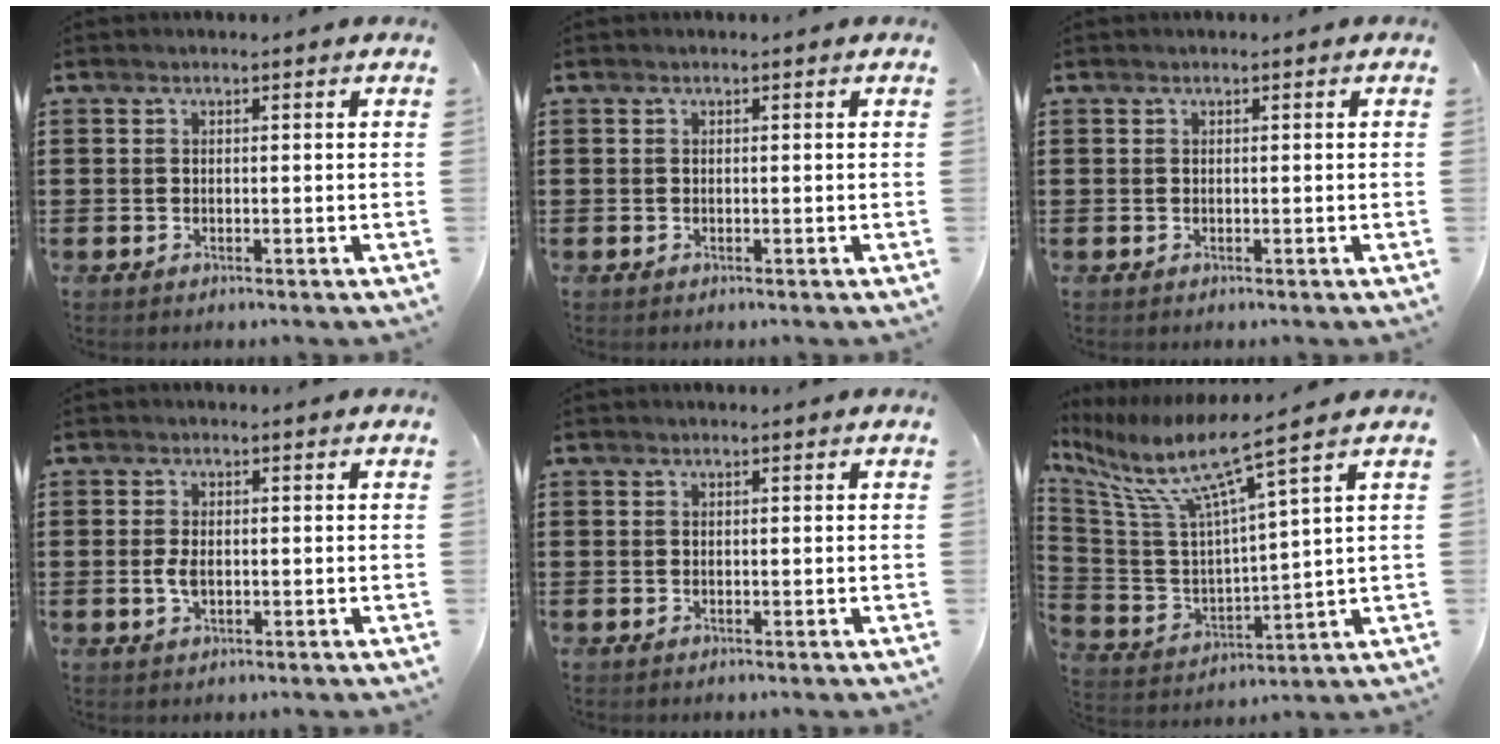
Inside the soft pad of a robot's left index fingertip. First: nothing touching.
{"total": 0.0}
{"total": 0.0}
{"total": 2.5, "force": [-0.3, 1.4, 2.1], "torque": [-0.057, -0.002, -0.010]}
{"total": 0.0}
{"total": 9.9, "force": [6.8, 0.9, 7.0], "torque": [-0.166, -0.044, 0.107]}